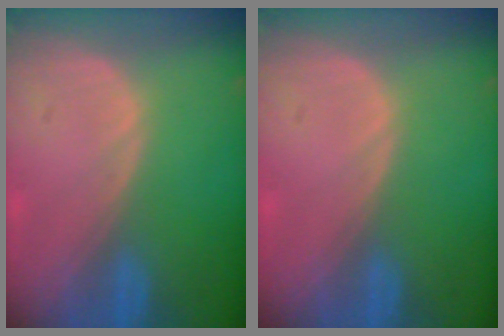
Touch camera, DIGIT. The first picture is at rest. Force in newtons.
{"total": 0.0}